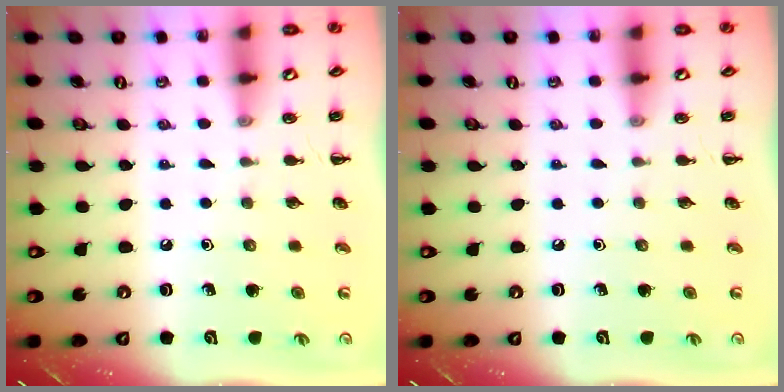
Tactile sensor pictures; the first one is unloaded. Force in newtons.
{"total": 0.0}